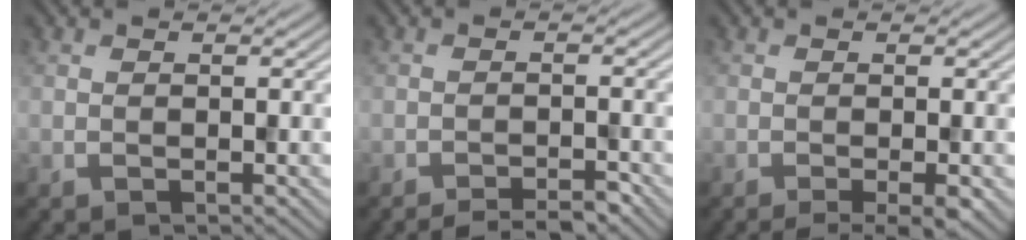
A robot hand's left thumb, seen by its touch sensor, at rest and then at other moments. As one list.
[{"total": 3.4, "force": [-3.0, 0.2, 1.6], "torque": [-0.024, 0.006, -0.048]}, {"total": 2.9, "force": [-1.6, 0.4, 2.4], "torque": [-0.035, 0.001, -0.026]}]